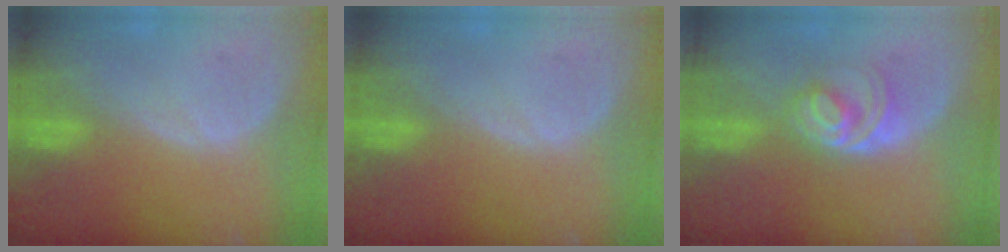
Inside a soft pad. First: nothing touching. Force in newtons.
{"total": 0.0}
{"total": 5.2, "press": 4.9, "slide": 1.7}